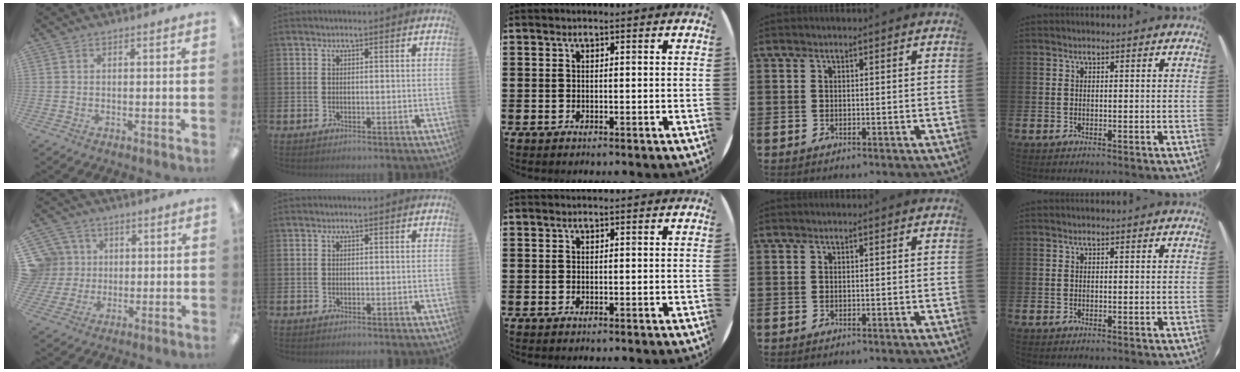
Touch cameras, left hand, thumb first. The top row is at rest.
{"thumb": {"total": 9.4, "force": [2.5, 9.0, 1.4], "torque": [-0.051, -0.006, 0.055]}}